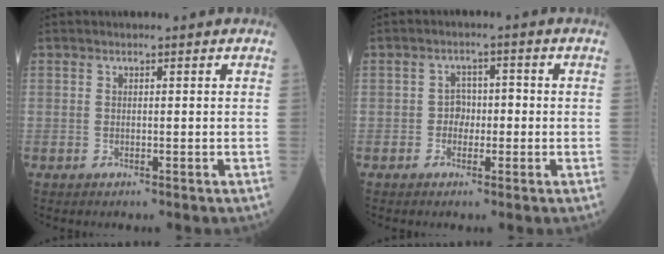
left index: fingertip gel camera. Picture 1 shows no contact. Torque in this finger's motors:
{"motor_torque": [-0.07, 0.12, 0.01, 0.00]}